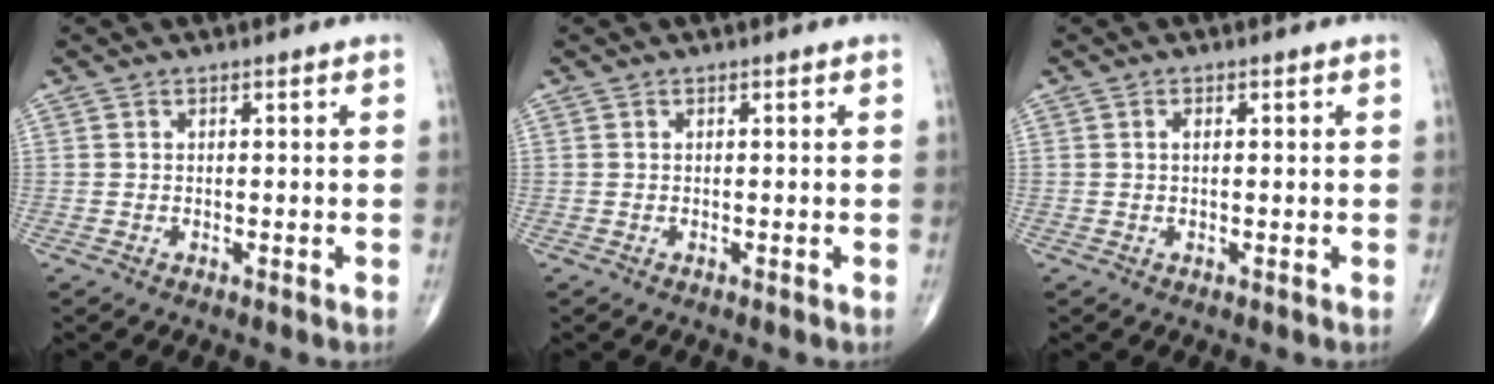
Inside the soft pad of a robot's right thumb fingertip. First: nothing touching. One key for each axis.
{"total": 0.0}
{"total": 1.0, "fx": 0.2, "fy": 0.5, "fz": 0.9, "tx": -0.018, "ty": 0.004, "tz": 0.004}